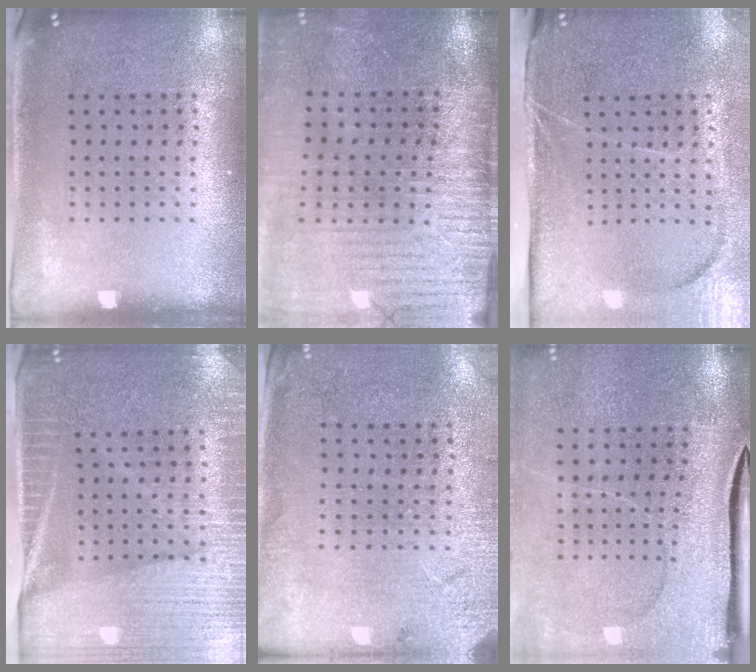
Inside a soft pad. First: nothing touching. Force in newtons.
{"total": 3.9, "press": 3.4, "slide": 2.0}
{"total": 4.2, "press": 3.4, "slide": 2.3}
{"total": 4.1, "press": 3.7, "slide": 1.8}
{"total": 2.6, "press": 2.5, "slide": 0.7}
{"total": 4.1, "press": 3.4, "slide": 2.4}